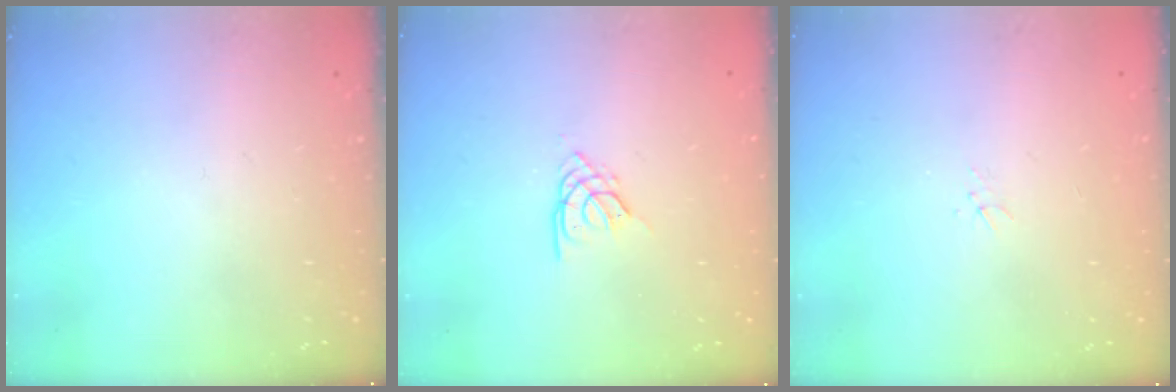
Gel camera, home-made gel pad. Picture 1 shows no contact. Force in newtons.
{"total": 3.2, "press": 3.1, "slide": 0.7}
{"total": 1.5, "press": 1.5, "slide": 0.2}